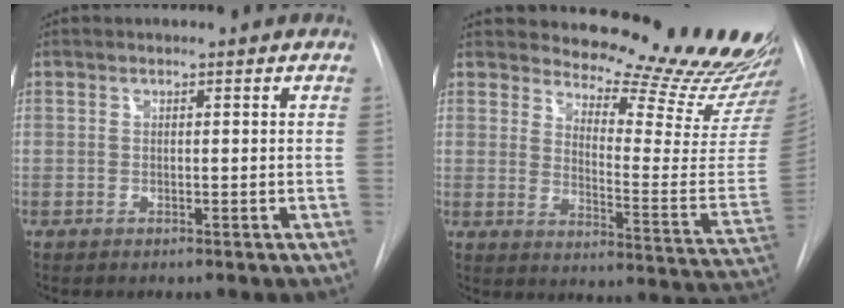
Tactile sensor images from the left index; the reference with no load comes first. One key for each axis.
{"total": 23.9, "fx": 22.5, "fy": 3.5, "fz": 7.5, "tx": -0.095, "ty": -0.141, "tz": 0.261}